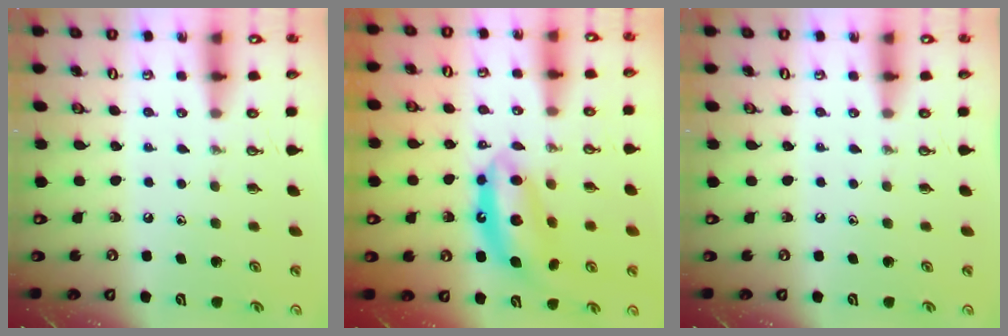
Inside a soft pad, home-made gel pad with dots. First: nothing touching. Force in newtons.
{"total": 12.1, "press": 12.0, "slide": 1.0}
{"total": 0.0}